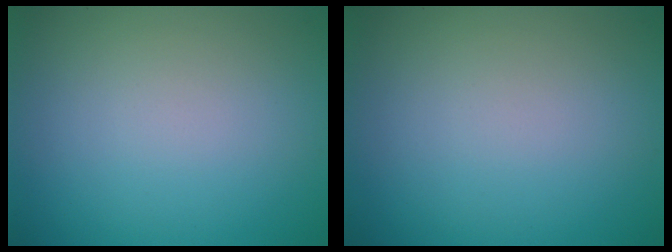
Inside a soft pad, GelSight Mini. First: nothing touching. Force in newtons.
{"total": 0.0}